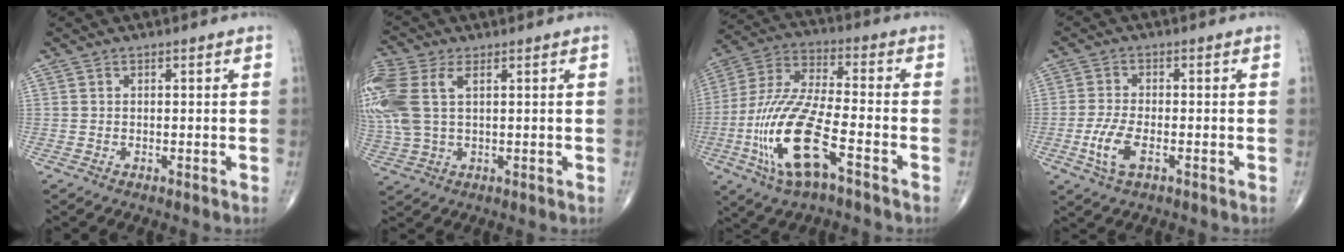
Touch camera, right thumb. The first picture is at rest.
{"total": 13.4, "force": [3.5, 7.6, 10.5], "torque": [-0.291, 0.013, 0.073]}
{"total": 17.5, "force": [-6.7, 5.4, 15.3], "torque": [-0.334, 0.028, -0.122]}
{"total": 5.8, "force": [-2.1, 2.5, 4.8], "torque": [-0.106, 0.005, -0.039]}